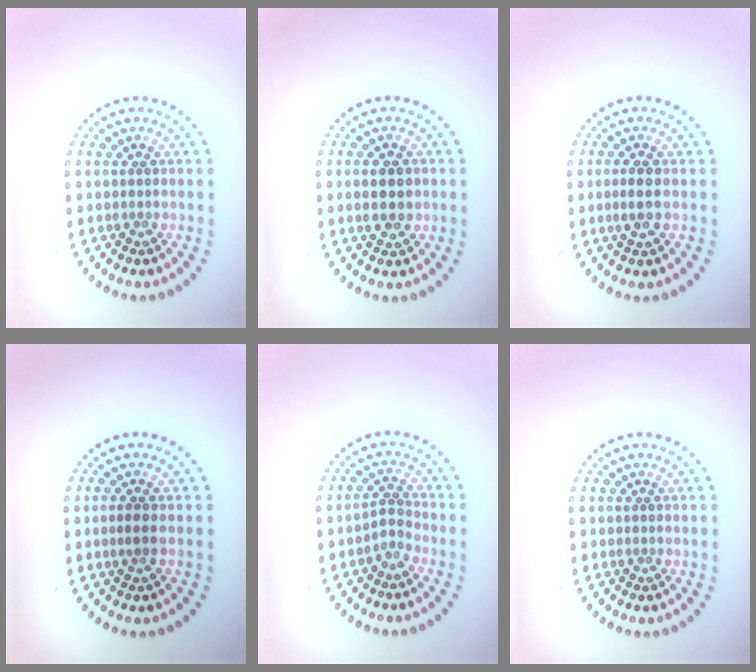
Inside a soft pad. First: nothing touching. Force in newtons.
{"total": 3.0, "press": 3.0, "slide": 0.1}
{"total": 1.9, "press": 1.8, "slide": 0.5}
{"total": 1.1, "press": 1.0, "slide": 0.6}
{"total": 1.6, "press": 1.1, "slide": 1.2}
{"total": 0.0}